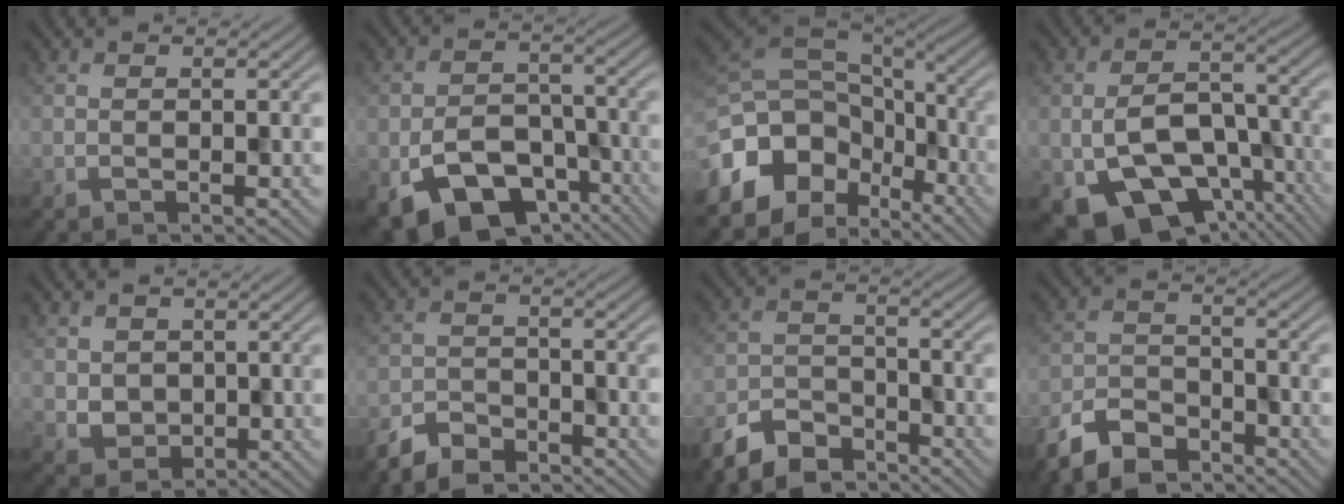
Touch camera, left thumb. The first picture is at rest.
{"total": 11.4, "force": [-6.3, 6.8, 6.7], "torque": [-0.127, -0.019, -0.103]}
{"total": 15.9, "force": [-7.2, 11.1, 8.7], "torque": [-0.233, -0.035, -0.107]}
{"total": 12.8, "force": [-5.9, 7.7, 8.3], "torque": [-0.161, -0.028, -0.093]}
{"total": 3.1, "force": [0.7, 2.7, 1.3], "torque": [-0.047, -0.008, 0.014]}
{"total": 5.0, "force": [-4.3, 1.8, 1.8], "torque": [-0.030, -0.006, -0.091]}
{"total": 7.2, "force": [-6.1, 2.8, 2.6], "torque": [-0.056, -0.010, -0.131]}
{"total": 7.6, "force": [-6.1, 3.2, 3.3], "torque": [-0.069, -0.011, -0.133]}